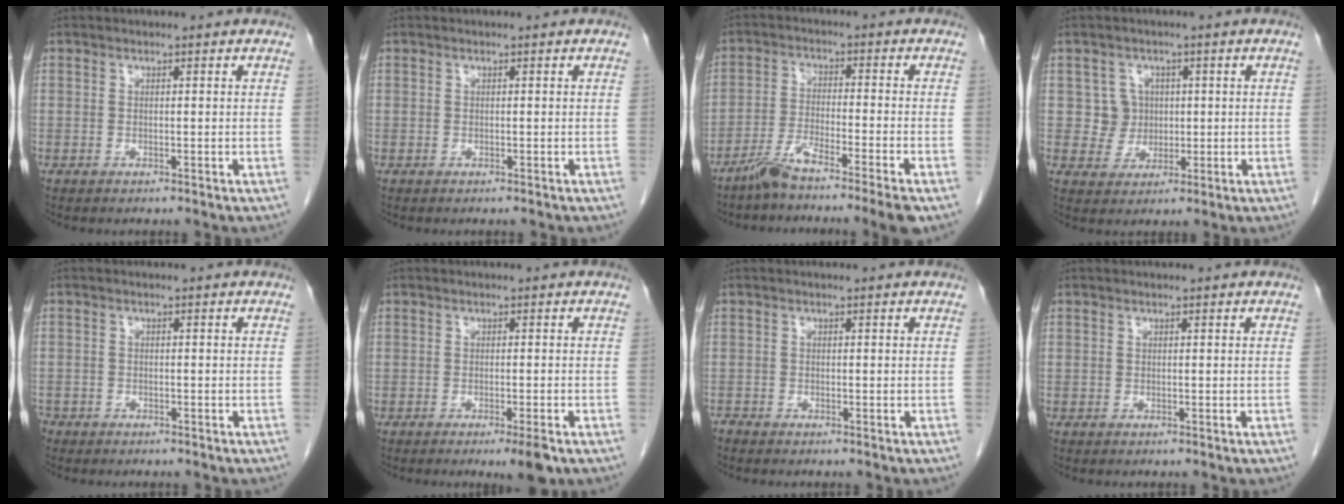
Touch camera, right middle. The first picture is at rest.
{"total": 0.0}
{"total": 8.6, "force": [-6.5, -0.7, 5.5], "torque": [-0.094, -0.020, -0.115]}
{"total": 4.0, "force": [0.6, 4.0, 0.3], "torque": [0.001, 0.013, 0.014]}
{"total": 3.1, "force": [-2.4, 1.8, 0.7], "torque": [-0.019, -0.002, -0.039]}
{"total": 3.3, "force": [-2.0, 0.2, 2.6], "torque": [-0.032, -0.009, -0.026]}
{"total": 0.7, "force": [-0.7, 0.0, 0.0], "torque": [-0.007, -0.005, -0.016]}
{"total": 0.0}